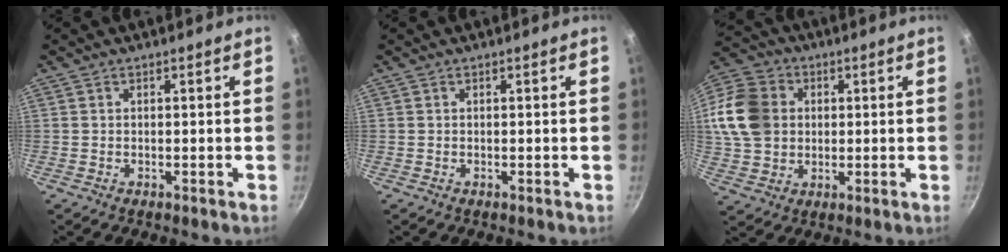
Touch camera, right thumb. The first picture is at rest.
{"total": 0.0}
{"total": 18.4, "force": [2.7, 15.3, 9.9], "torque": [-0.205, 0.024, 0.046]}